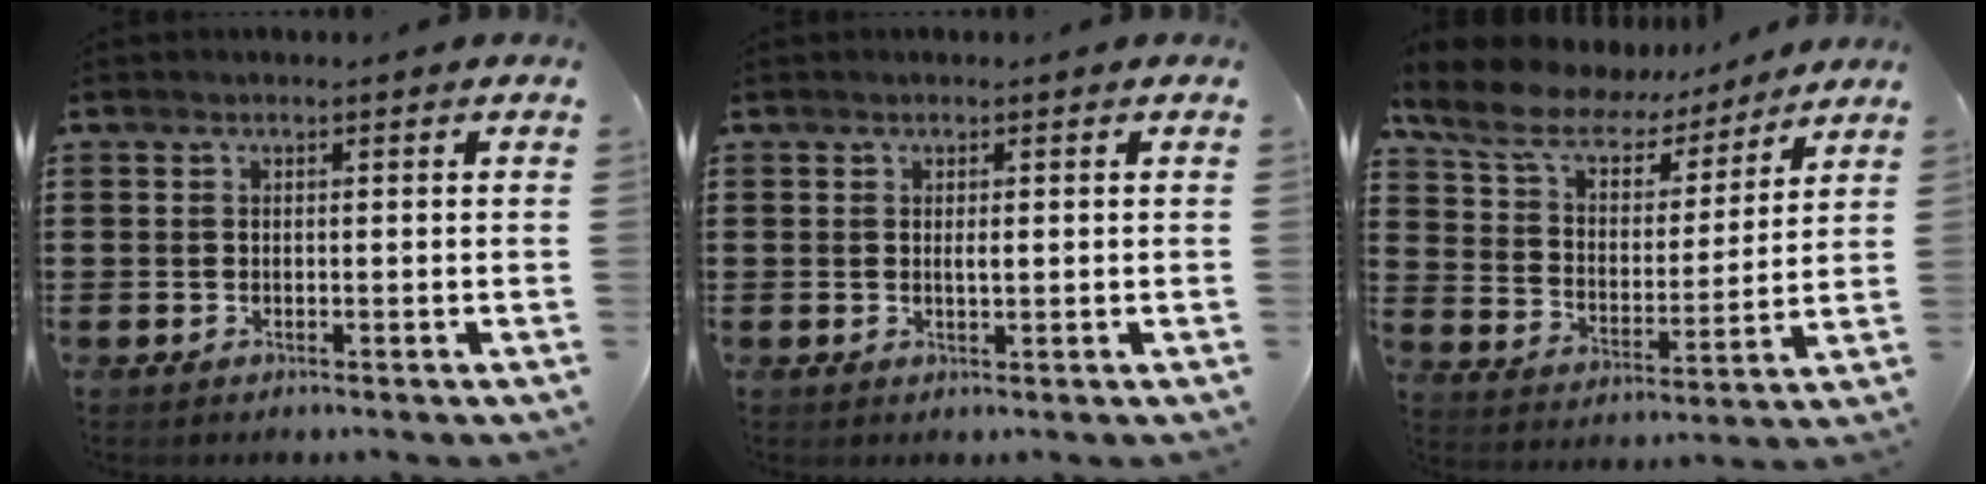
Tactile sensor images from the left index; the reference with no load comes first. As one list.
[{"total": 1.1, "force": [0.2, 0.2, 1.1], "torque": [-0.021, 0.000, 0.004]}, {"total": 8.8, "force": [7.2, 3.4, 3.7], "torque": [-0.106, -0.036, 0.127]}]